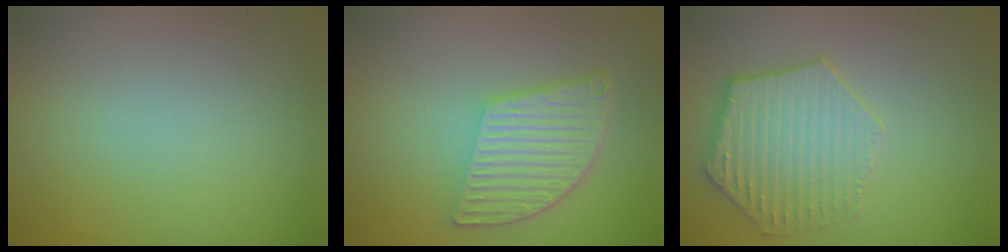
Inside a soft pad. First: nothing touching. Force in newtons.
{"total": 5.1, "press": 3.7, "slide": 3.6}
{"total": 3.9, "press": 3.9, "slide": 0.3}